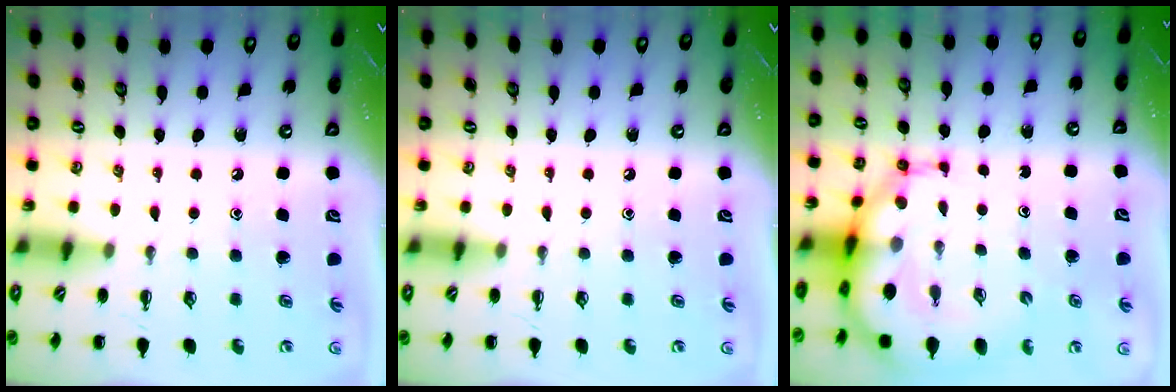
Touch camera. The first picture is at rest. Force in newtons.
{"total": 0.0}
{"total": 11.7, "press": 11.3, "slide": 3.2}